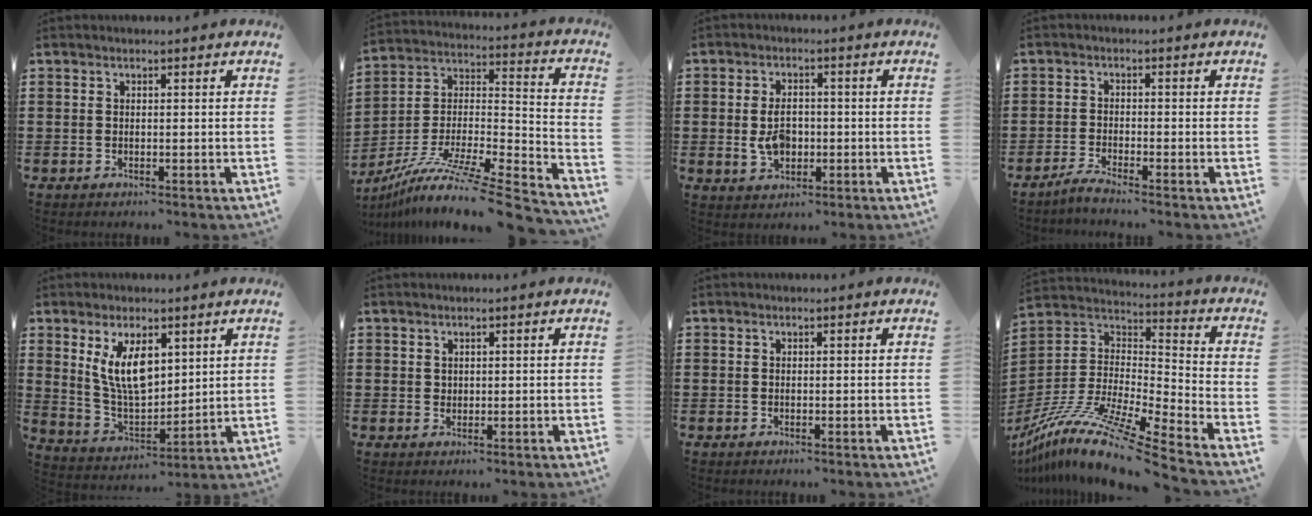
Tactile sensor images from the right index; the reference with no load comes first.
{"total": 10.3, "force": [-8.2, 0.6, 6.3], "torque": [-0.113, -0.009, -0.158]}
{"total": 4.9, "force": [-0.5, 3.0, 3.8], "torque": [-0.088, 0.000, -0.012]}
{"total": 2.2, "force": [-2.0, -0.3, 0.7], "torque": [-0.020, -0.001, -0.040]}
{"total": 9.1, "force": [3.8, 4.2, 7.1], "torque": [-0.157, 0.000, 0.069]}
{"total": 1.1, "force": [0.7, 0.8, 0.2], "torque": [-0.005, 0.002, 0.014]}
{"total": 0.0}
{"total": 13.7, "force": [-11.2, 0.3, 8.0], "torque": [-0.167, 0.003, -0.219]}